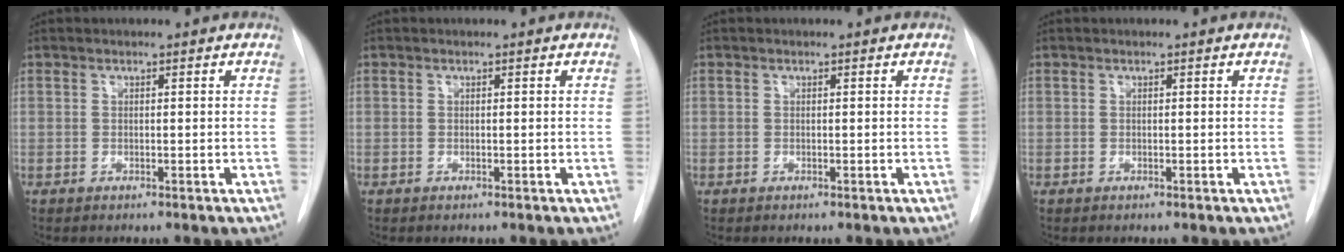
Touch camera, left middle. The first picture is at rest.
{"total": 0.0}
{"total": 0.0}
{"total": 0.0}